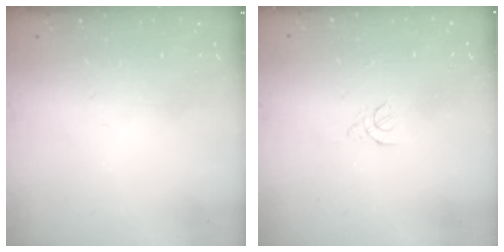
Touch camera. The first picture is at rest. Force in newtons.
{"total": 1.8, "press": 1.7, "slide": 0.5}